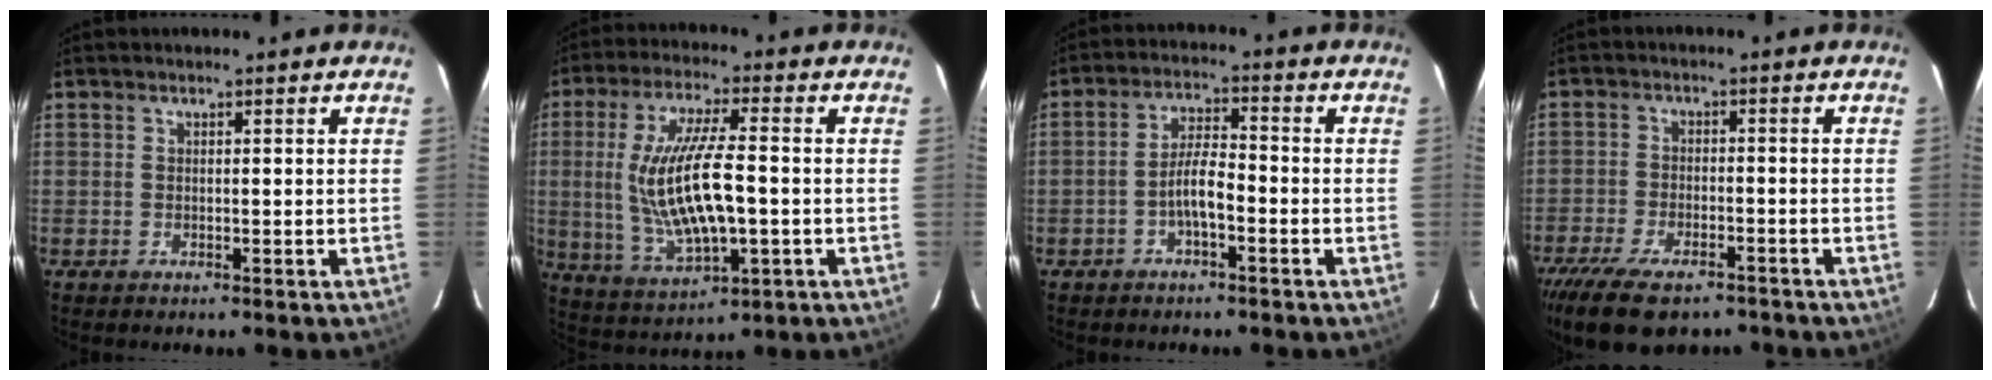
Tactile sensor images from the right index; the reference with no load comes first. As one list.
[{"total": 15.9, "force": [-1.1, 4.7, 15.2], "torque": [-0.292, -0.014, -0.002]}, {"total": 5.0, "force": [-2.2, 1.2, 4.3], "torque": [-0.085, 0.009, -0.040]}, {"total": 14.8, "force": [-11.0, 6.0, 7.9], "torque": [-0.181, -0.037, -0.181]}]